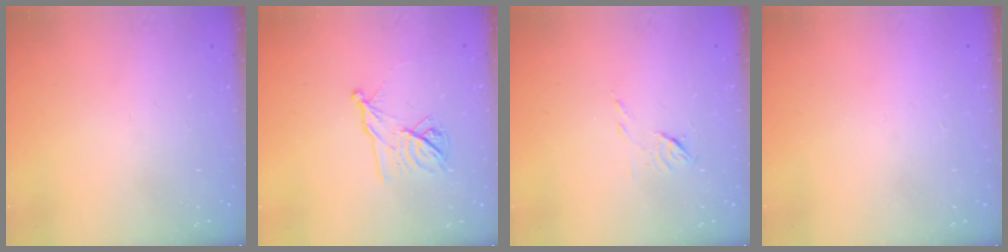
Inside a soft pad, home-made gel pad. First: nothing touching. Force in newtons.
{"total": 11.3, "press": 11.3, "slide": 0.5}
{"total": 4.8, "press": 4.7, "slide": 1.0}
{"total": 1.6, "press": 1.6, "slide": 0.1}